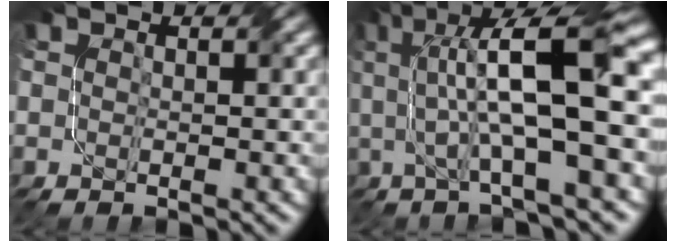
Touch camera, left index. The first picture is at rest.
{"total": 12.2, "force": [1.3, 3.1, 11.7], "torque": [-0.188, 0.018, 0.021]}